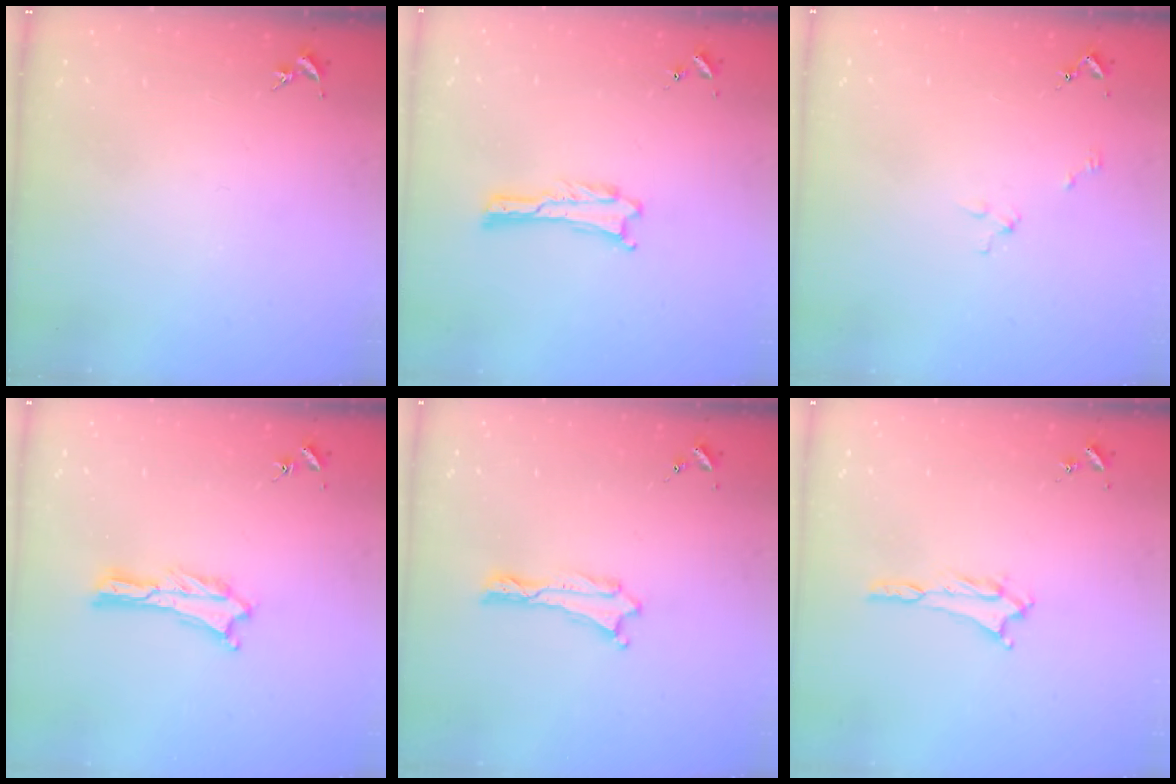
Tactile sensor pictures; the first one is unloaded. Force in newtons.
{"total": 0.0}
{"total": 2.0, "press": 2.0, "slide": 0.2}
{"total": 0.6, "press": 0.6, "slide": 0.2}
{"total": 0.0}
{"total": 1.3, "press": 1.3, "slide": 0.2}